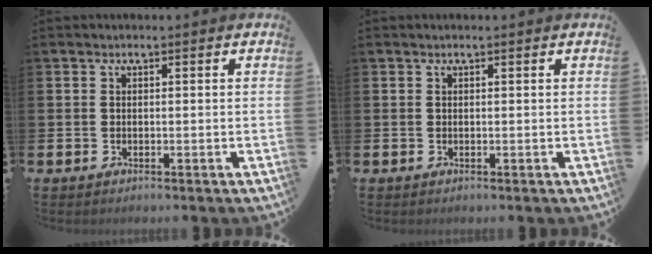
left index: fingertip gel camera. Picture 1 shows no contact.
{"total": 0.0}